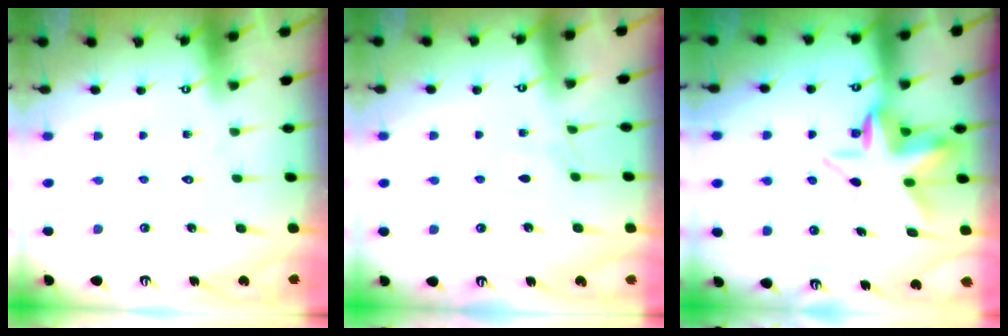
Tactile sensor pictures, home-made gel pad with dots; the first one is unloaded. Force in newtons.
{"total": 2.8, "press": 2.8, "slide": 0.5}
{"total": 8.5, "press": 8.1, "slide": 2.7}